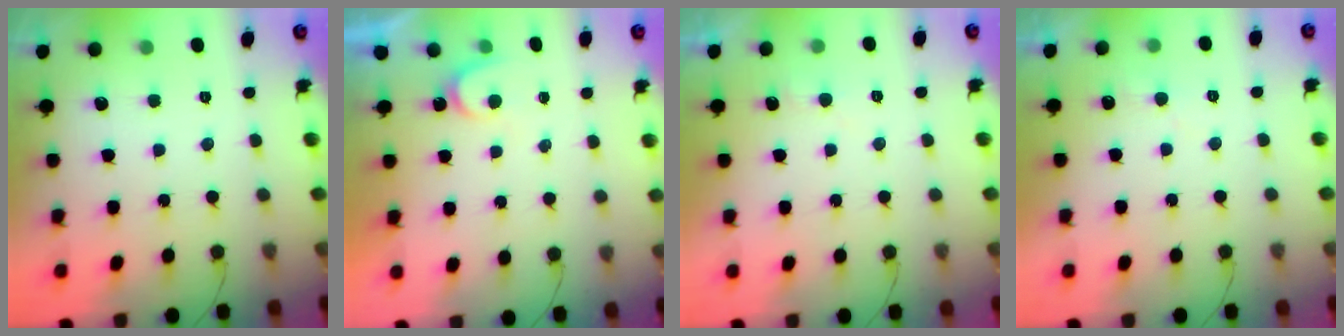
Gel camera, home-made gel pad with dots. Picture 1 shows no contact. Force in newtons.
{"total": 4.7, "press": 4.7, "slide": 0.2}
{"total": 3.4, "press": 3.4, "slide": 0.4}
{"total": 5.4, "press": 5.3, "slide": 0.5}